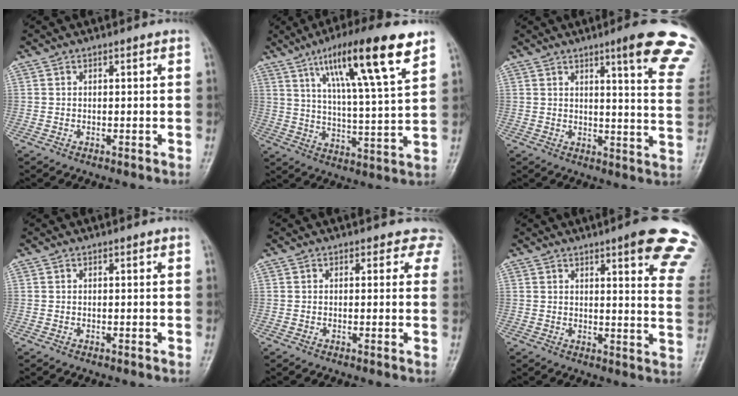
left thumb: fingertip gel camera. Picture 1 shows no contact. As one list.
[{"total": 17.9, "force": [10.0, 2.3, 14.6], "torque": [-0.233, -0.034, 0.167]}, {"total": 16.4, "force": [10.9, 1.7, 12.2], "torque": [-0.124, -0.056, 0.116]}, {"total": 0.0}, {"total": 3.4, "force": [2.5, 2.3, 0.6], "torque": [0.028, -0.009, 0.003]}, {"total": 16.6, "force": [10.8, 3.0, 12.2], "torque": [-0.123, -0.042, 0.112]}]